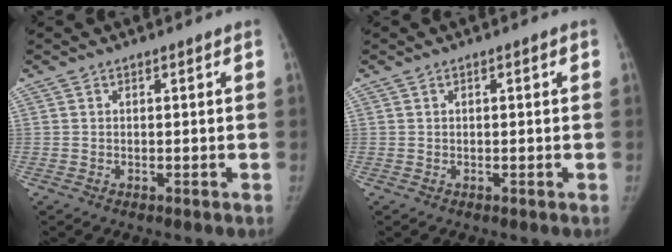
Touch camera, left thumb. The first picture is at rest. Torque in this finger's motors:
{"motor_torque": [-0.03, 0.09, 0.12, -0.37, 0.03]}